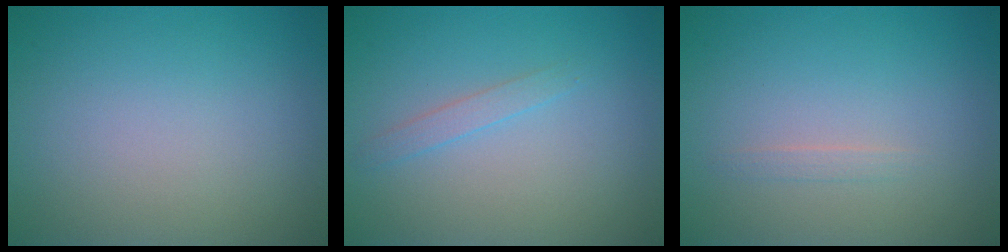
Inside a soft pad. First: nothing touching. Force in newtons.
{"total": 1.1, "press": 1.1, "slide": 0.1}
{"total": 0.7, "press": 0.7, "slide": 0.1}